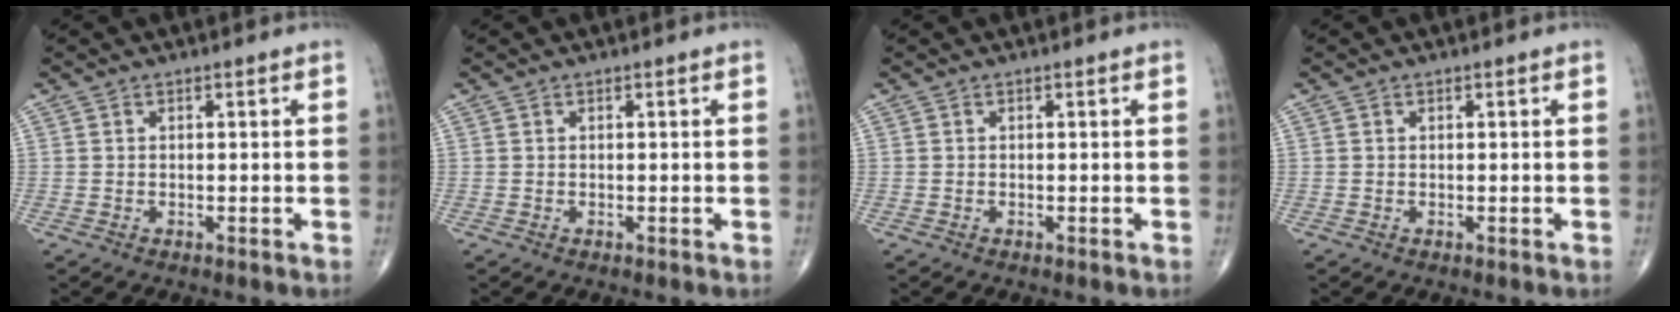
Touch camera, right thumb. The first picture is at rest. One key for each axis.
{"total": 0.0}
{"total": 0.0}
{"total": 0.0}